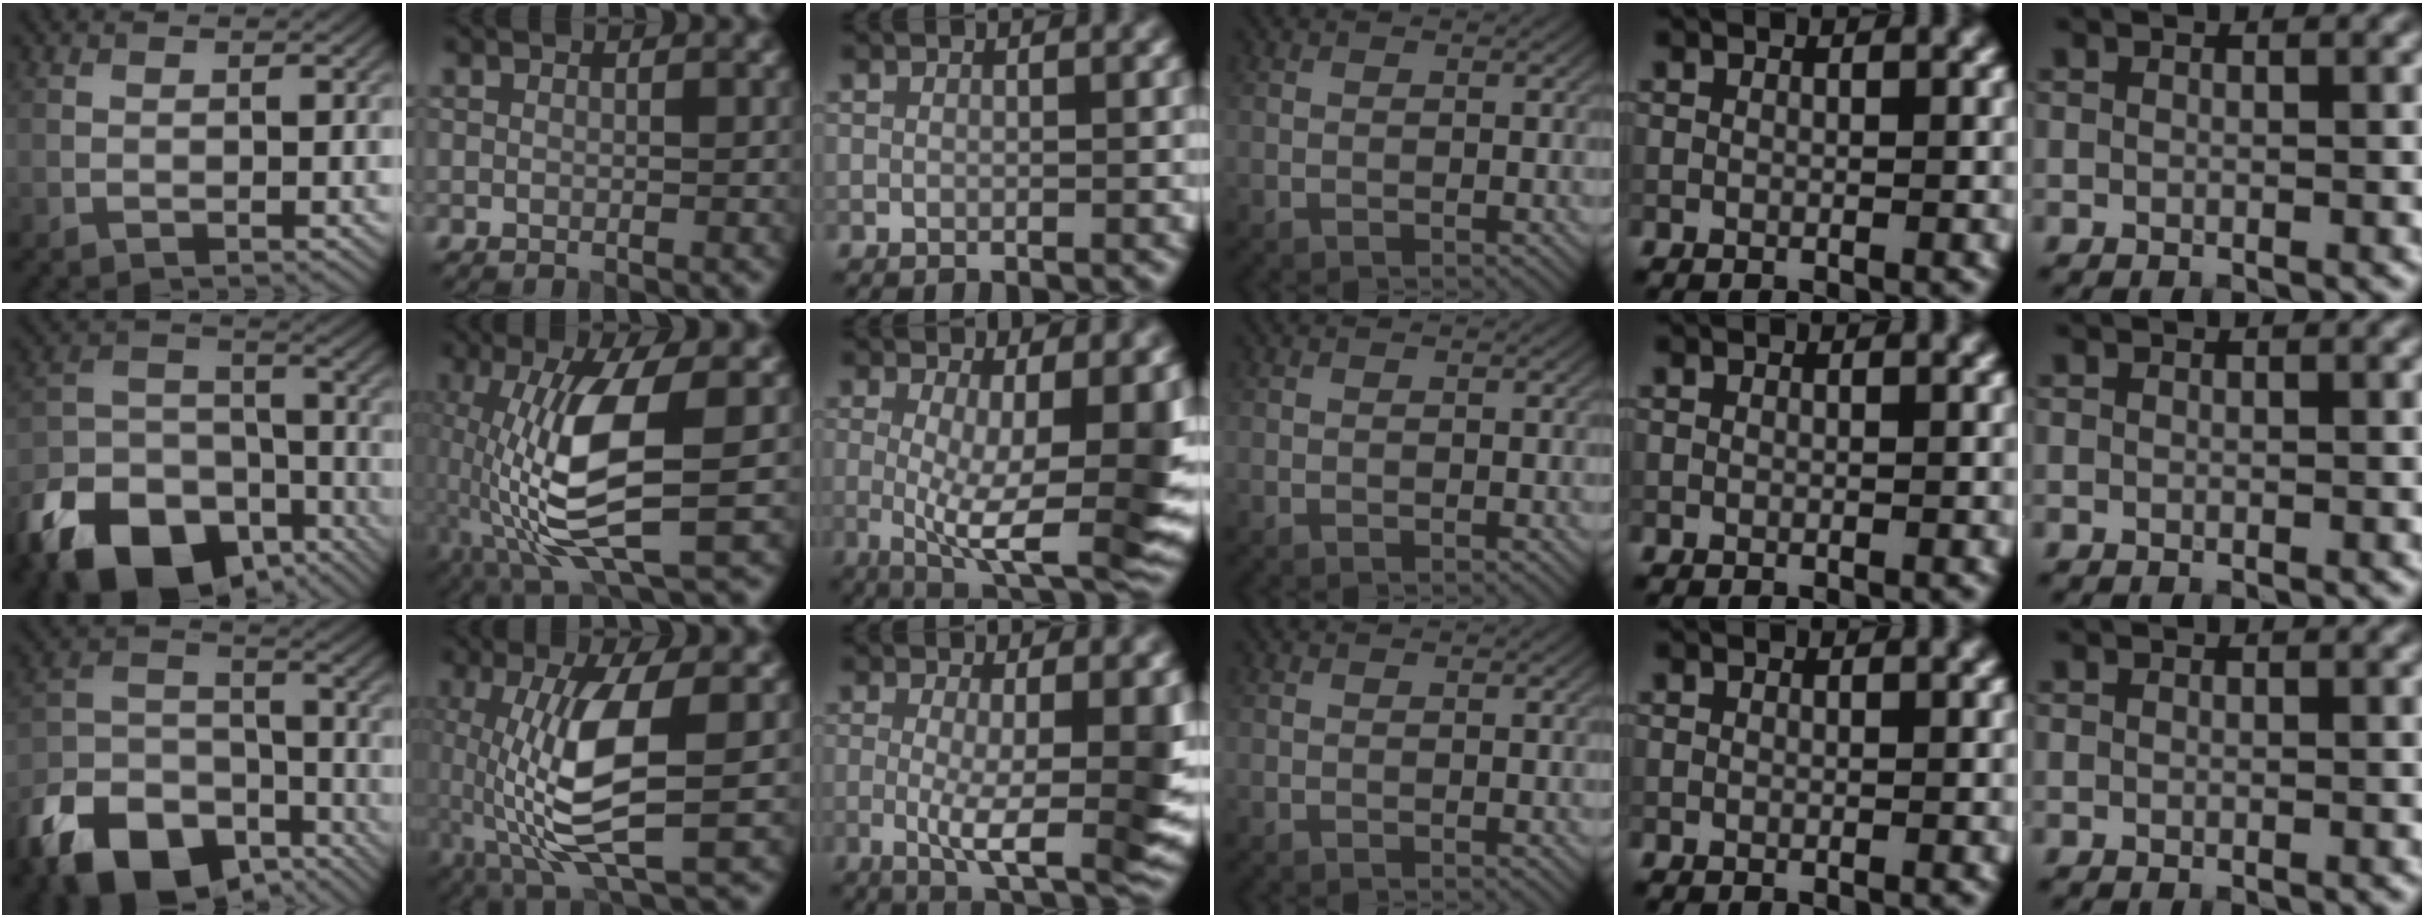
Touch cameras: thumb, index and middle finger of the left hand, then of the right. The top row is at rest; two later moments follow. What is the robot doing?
{"motion": "lift_and_place", "object": "calculator"}